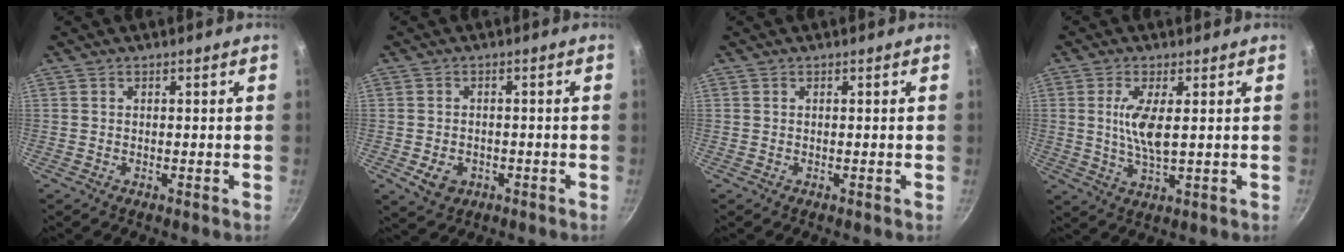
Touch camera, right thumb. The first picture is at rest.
{"total": 4.7, "force": [-1.6, 3.6, 2.6], "torque": [-0.035, 0.012, -0.017]}
{"total": 0.0}
{"total": 6.9, "force": [1.1, 2.0, 6.5], "torque": [-0.133, -0.007, 0.024]}